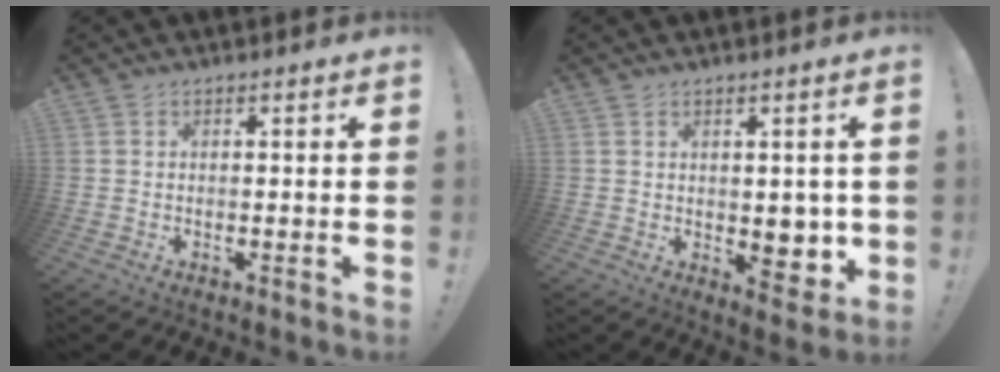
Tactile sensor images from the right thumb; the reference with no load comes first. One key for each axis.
{"total": 6.8, "fx": 0.4, "fy": 5.2, "fz": 4.4, "tx": -0.031, "ty": -0.012, "tz": 0.016}